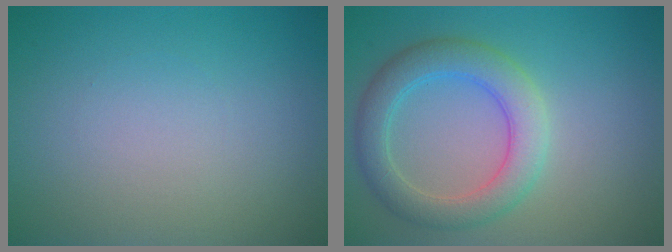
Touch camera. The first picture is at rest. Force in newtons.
{"total": 4.6, "press": 4.6, "slide": 0.2}